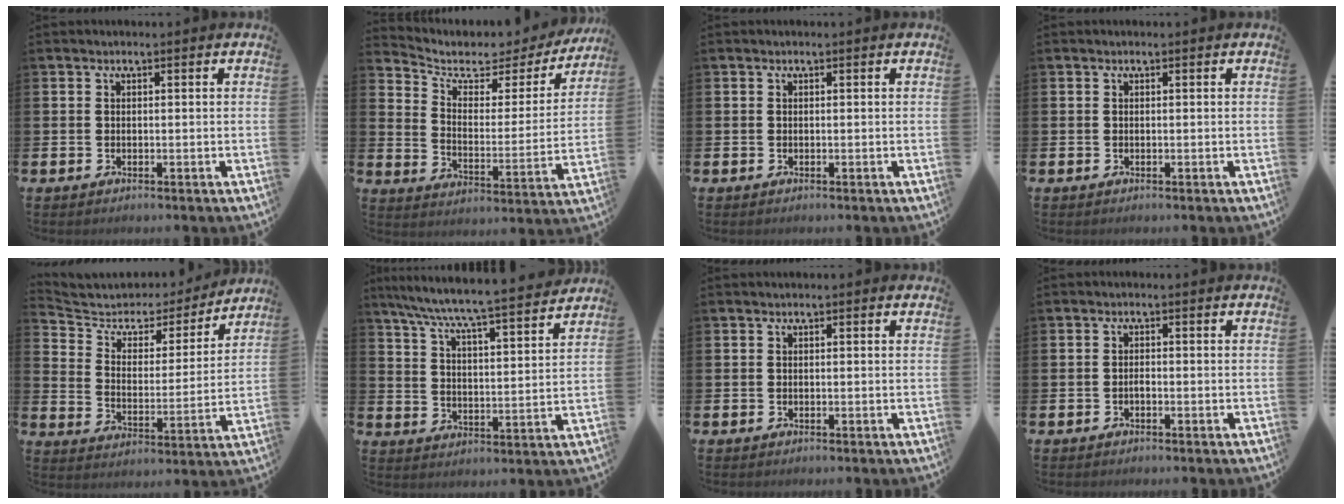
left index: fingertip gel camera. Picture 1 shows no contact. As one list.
[{"total": 5.3, "force": [4.4, 2.5, 1.7], "torque": [-0.068, -0.032, 0.068]}, {"total": 0.0}, {"total": 0.0}, {"total": 5.5, "force": [4.7, 2.6, 0.9], "torque": [-0.055, -0.035, 0.076]}, {"total": 7.7, "force": [7.3, 0.0, 2.5], "torque": [-0.080, -0.060, 0.124]}, {"total": 0.0}, {"total": 0.7, "force": [-0.4, 0.2, 0.5], "torque": [-0.004, -0.006, -0.009]}]